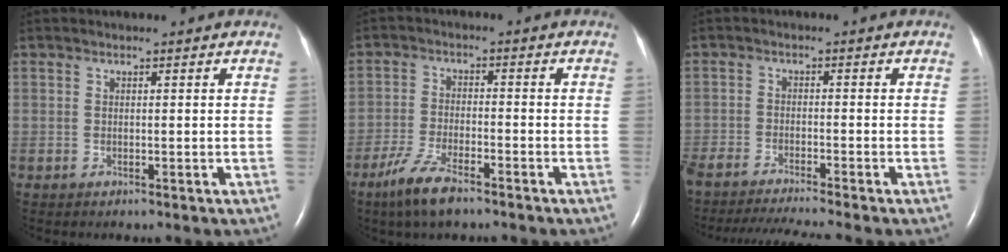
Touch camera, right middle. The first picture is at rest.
{"total": 6.9, "force": [-4.9, 1.4, 4.7], "torque": [-0.104, -0.012, -0.090]}
{"total": 11.0, "force": [-10.0, -0.9, 4.4], "torque": [-0.055, -0.021, -0.163]}